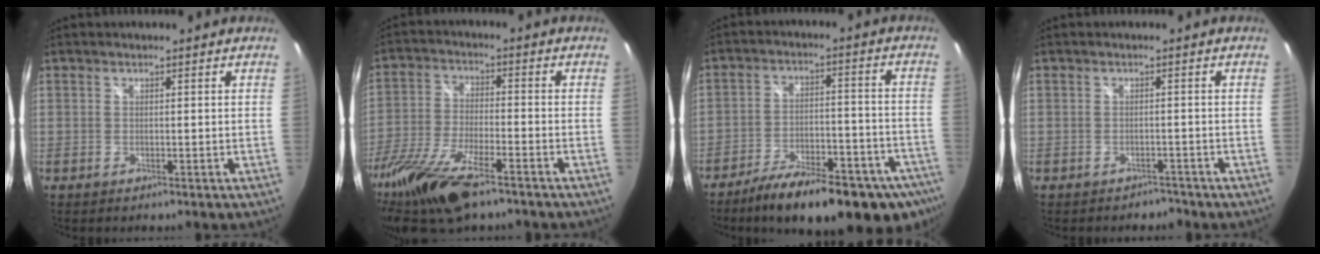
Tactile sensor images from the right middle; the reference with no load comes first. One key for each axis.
{"total": 17.2, "fx": -12.3, "fy": 4.6, "fz": 11.1, "tx": -0.245, "ty": -0.048, "tz": -0.232}
{"total": 23.1, "fx": -16.7, "fy": 7.4, "fz": 14.1, "tx": -0.224, "ty": -0.036, "tz": -0.225}
{"total": 2.4, "fx": -2.0, "fy": 1.3, "fz": -0.1, "tx": 0.002, "ty": 0.002, "tz": -0.028}